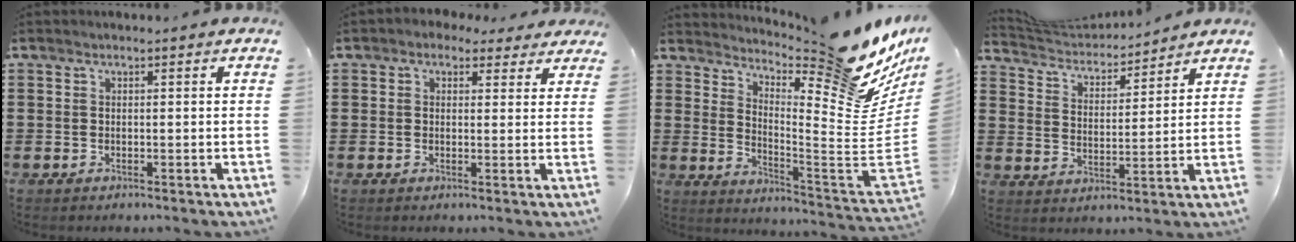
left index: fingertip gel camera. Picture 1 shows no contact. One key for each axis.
{"total": 2.2, "fx": 1.5, "fy": 1.5, "fz": 0.6, "tx": -0.012, "ty": 0.006, "tz": 0.024}
{"total": 13.6, "fx": 11.0, "fy": 1.5, "fz": 7.9, "tx": -0.104, "ty": -0.114, "tz": 0.173}
{"total": 4.0, "fx": 3.9, "fy": 0.7, "fz": 0.3, "tx": -0.031, "ty": -0.027, "tz": 0.064}